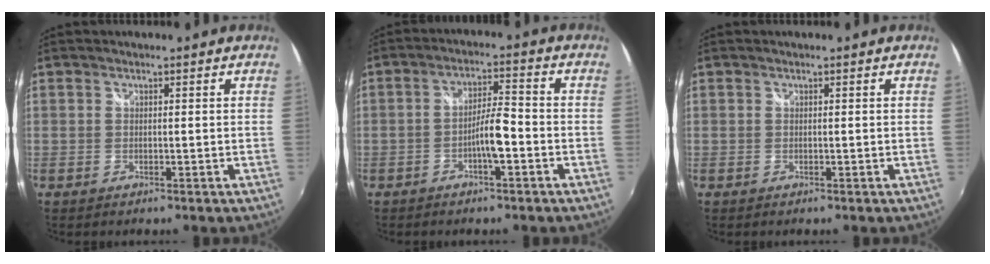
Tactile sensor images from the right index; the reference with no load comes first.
{"total": 5.2, "force": [-2.6, 0.6, 4.5], "torque": [-0.083, 0.011, -0.043]}
{"total": 0.0}